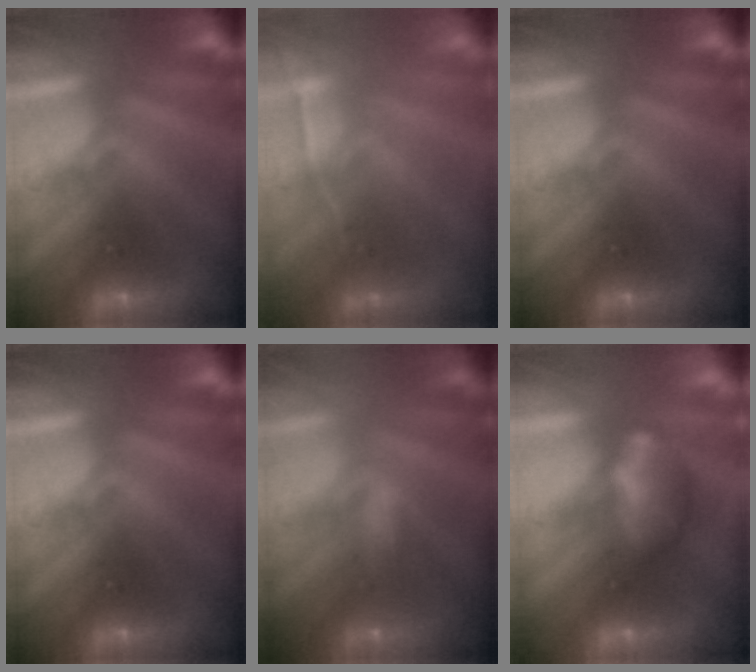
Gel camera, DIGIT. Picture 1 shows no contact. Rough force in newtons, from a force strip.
{"total": 1.9}
{"total": 0.0}
{"total": 0.0}
{"total": 2.2}
{"total": 6.9}